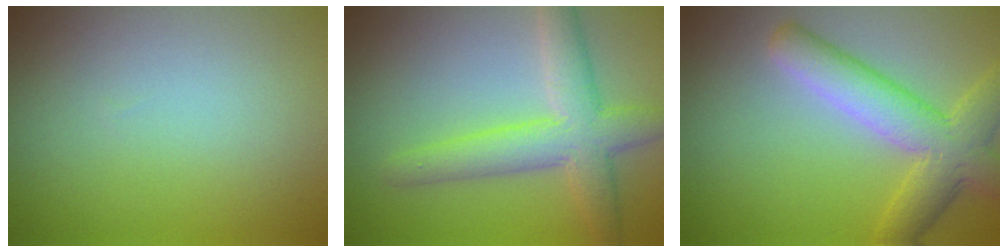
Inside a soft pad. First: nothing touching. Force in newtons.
{"total": 5.5, "press": 5.5, "slide": 0.3}
{"total": 6.1, "press": 6.1, "slide": 0.3}